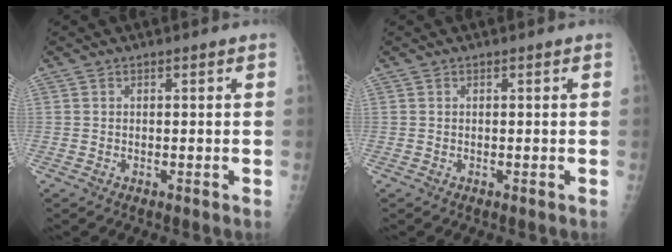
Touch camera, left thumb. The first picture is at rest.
{"total": 0.0}